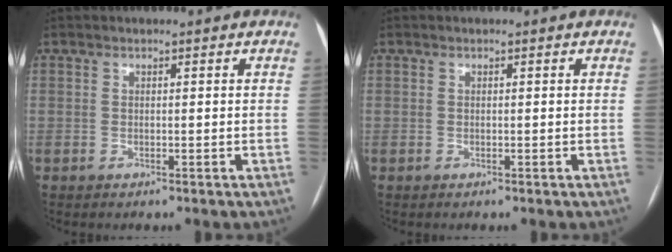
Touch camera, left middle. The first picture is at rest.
{"total": 0.0}